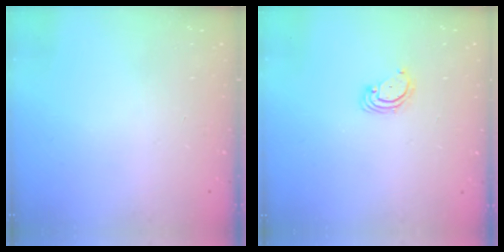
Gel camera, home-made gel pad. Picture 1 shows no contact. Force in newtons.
{"total": 3.8, "press": 3.8, "slide": 0.4}